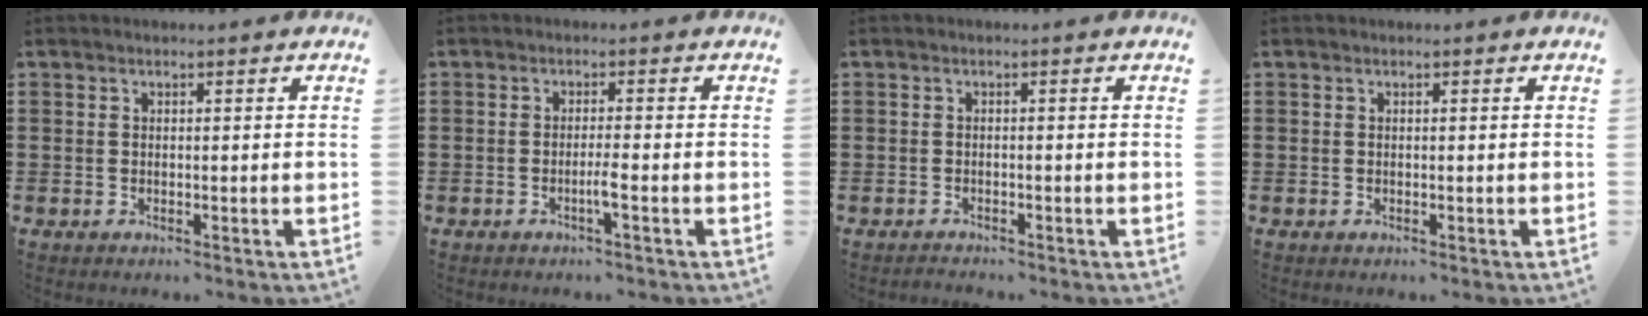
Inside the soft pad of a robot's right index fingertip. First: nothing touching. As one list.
[{"total": 2.3, "force": [-1.0, -0.3, 2.0], "torque": [-0.034, -0.003, -0.021]}, {"total": 0.8, "force": [-0.8, 0.0, 0.0], "torque": [-0.002, 0.000, -0.016]}, {"total": 0.0}]